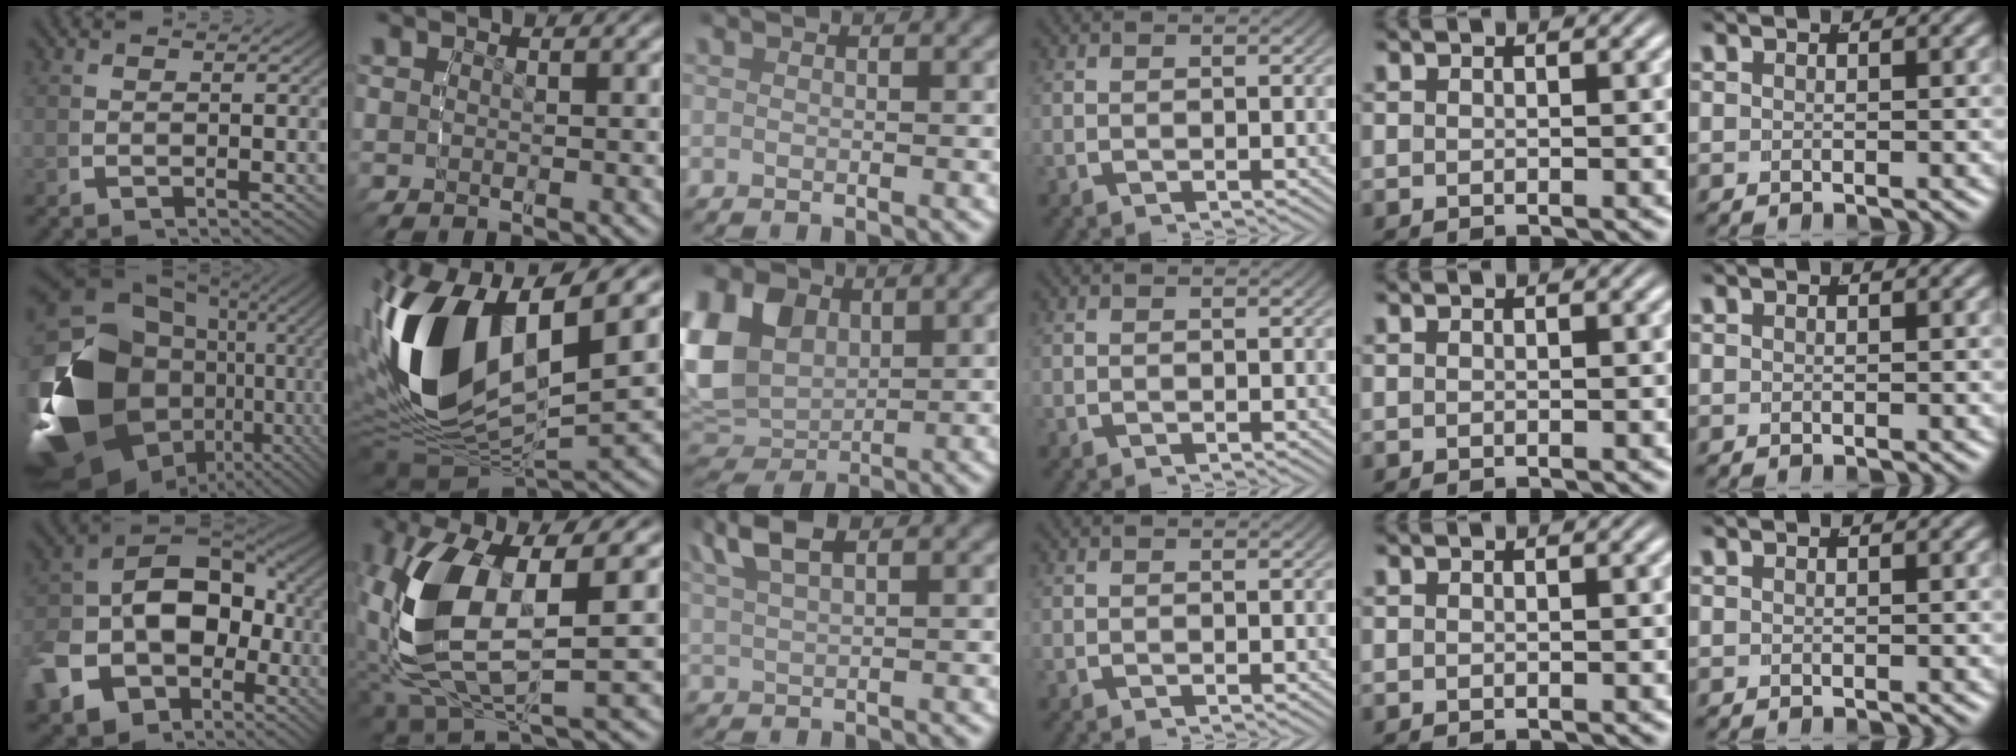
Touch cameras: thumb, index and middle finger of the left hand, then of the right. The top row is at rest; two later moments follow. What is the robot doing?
{"motion": "lift_and_place", "object": "pen"}